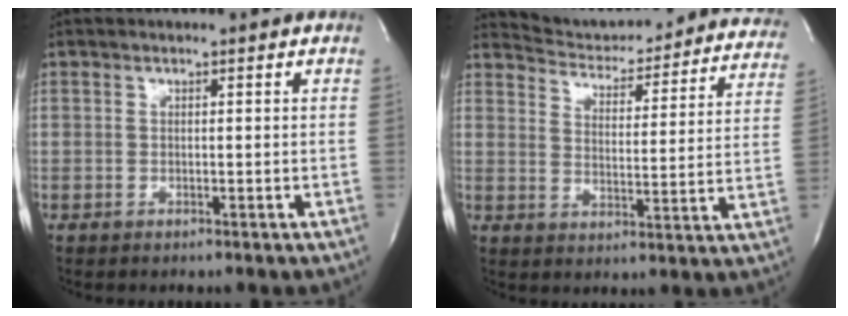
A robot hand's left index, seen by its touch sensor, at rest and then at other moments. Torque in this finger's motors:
{"motor_torque": [0.11, -0.32, 0.08, -0.03]}